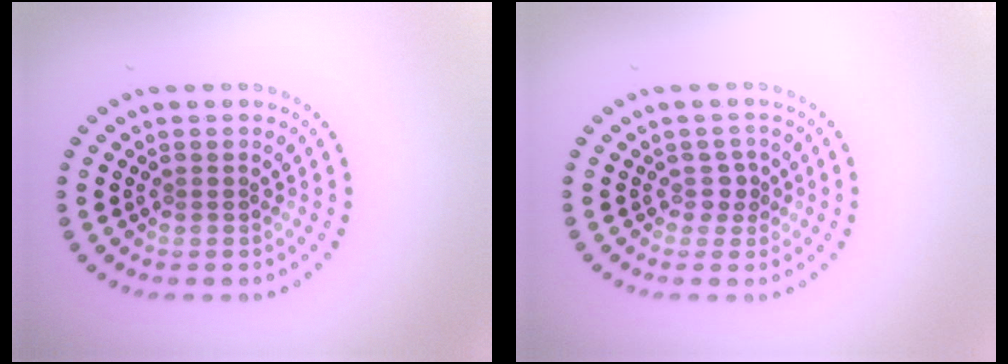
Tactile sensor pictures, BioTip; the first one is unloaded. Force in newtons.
{"total": 1.3, "press": 1.1, "slide": 0.7}